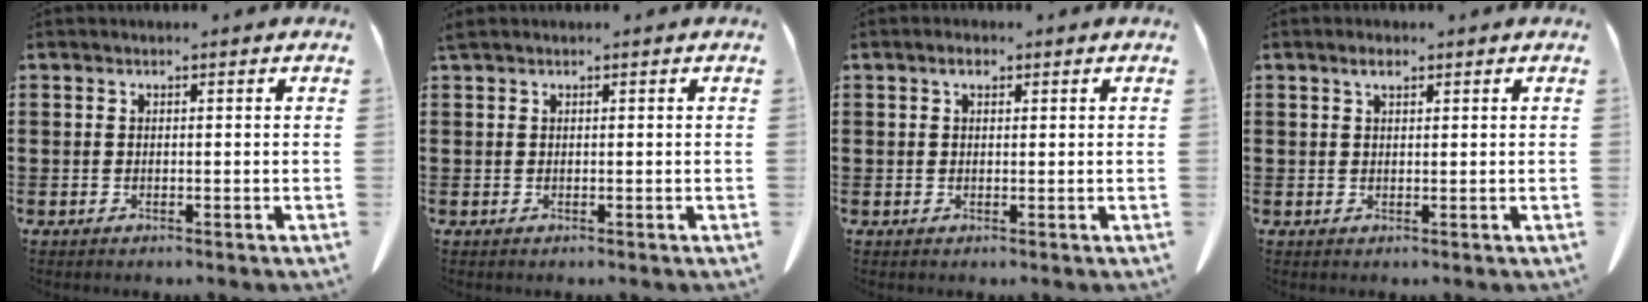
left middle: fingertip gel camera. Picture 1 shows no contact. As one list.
[{"total": 0.5, "force": [0.5, 0.0, 0.3], "torque": [-0.008, 0.000, 0.009]}, {"total": 1.6, "force": [0.8, 0.8, 1.1], "torque": [-0.018, 0.002, 0.012]}, {"total": 1.8, "force": [1.0, 0.6, 1.4], "torque": [-0.022, 0.000, 0.016]}]